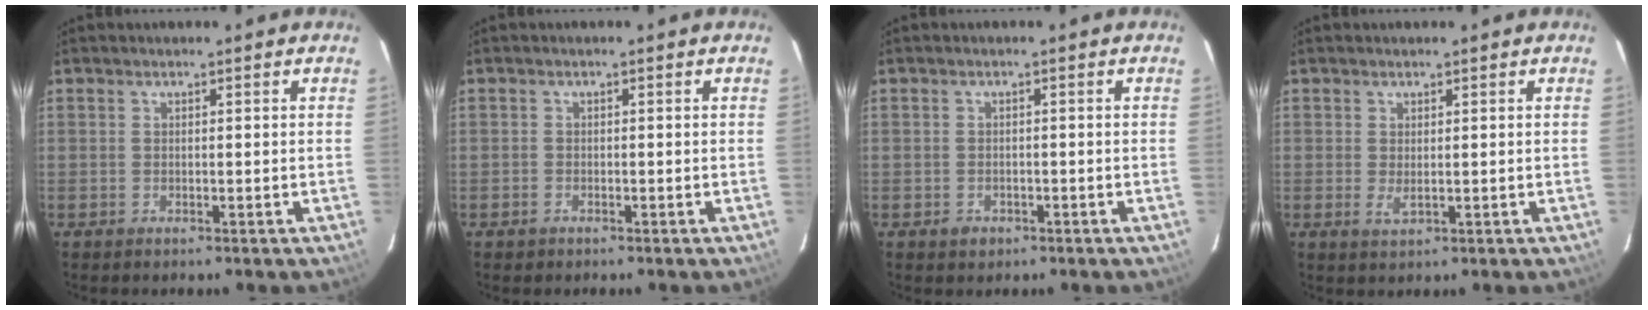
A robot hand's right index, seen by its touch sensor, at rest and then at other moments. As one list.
[{"total": 1.1, "force": [-0.7, 0.8, 0.1], "torque": [-0.003, 0.004, -0.011]}, {"total": 2.1, "force": [-1.2, 1.6, 0.7], "torque": [-0.011, -0.001, -0.014]}, {"total": 1.8, "force": [0.1, 0.7, 1.6], "torque": [-0.030, -0.005, 0.003]}]